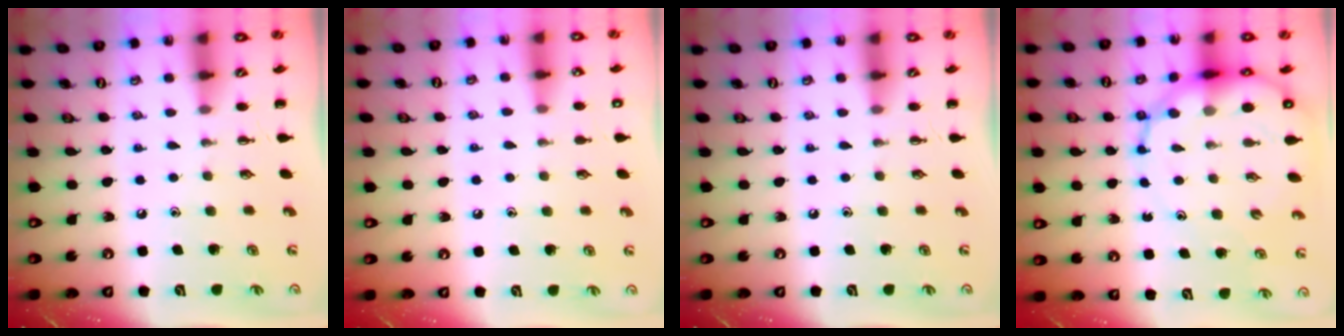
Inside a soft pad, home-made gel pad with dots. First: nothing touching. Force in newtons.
{"total": 7.0, "press": 6.8, "slide": 1.8}
{"total": 0.0}
{"total": 16.6, "press": 16.1, "slide": 4.1}